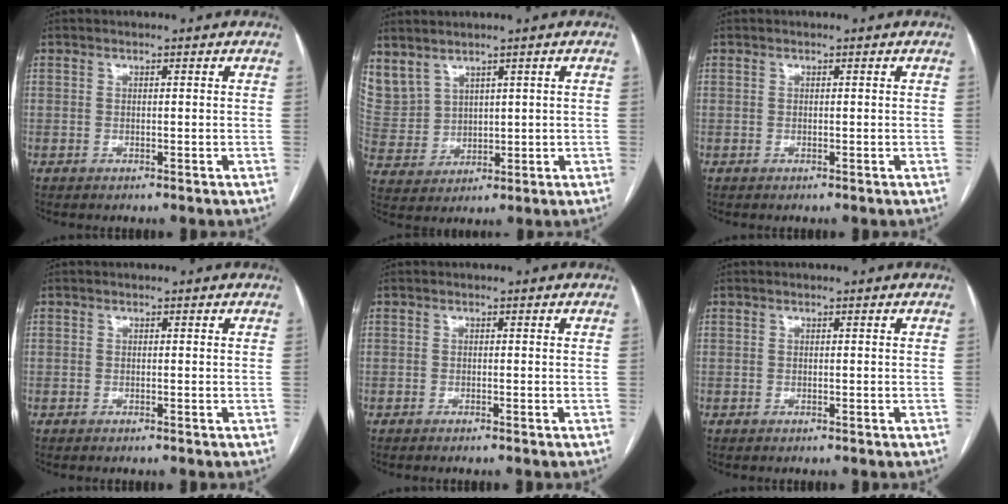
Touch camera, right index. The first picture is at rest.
{"total": 10.9, "force": [6.8, 7.6, 3.9], "torque": [-0.126, 0.025, 0.168]}
{"total": 0.0}
{"total": 0.0}
{"total": 0.6, "force": [-0.5, -0.2, 0.3], "torque": [-0.006, 0.001, -0.011]}
{"total": 0.0}